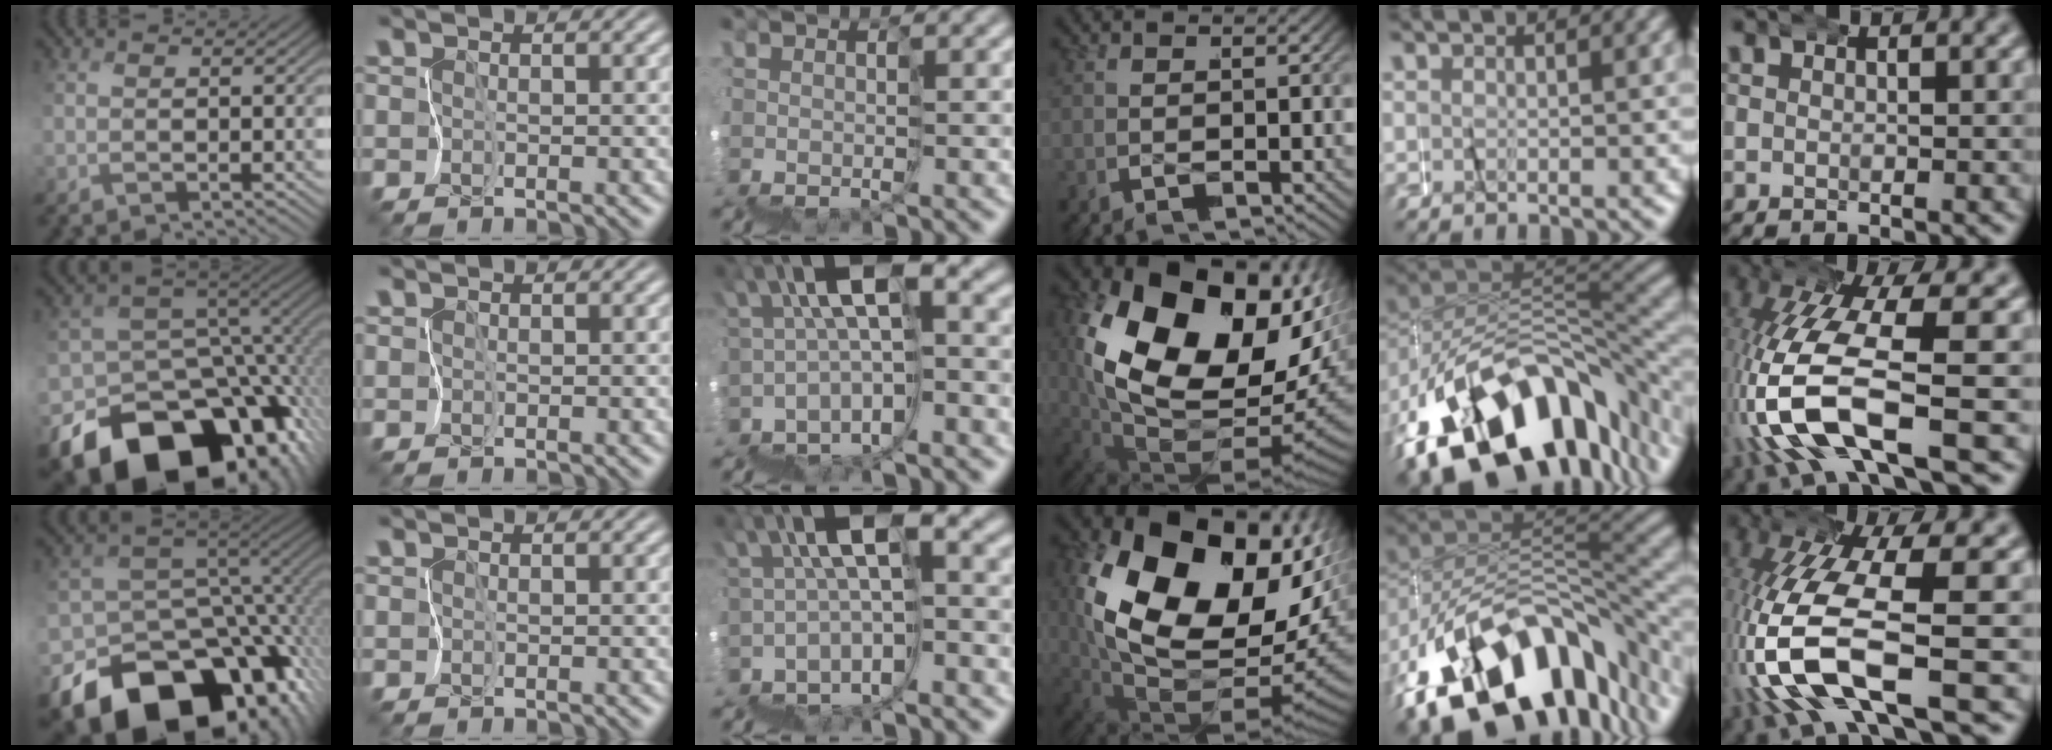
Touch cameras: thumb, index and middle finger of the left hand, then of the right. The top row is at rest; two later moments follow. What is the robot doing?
{"motion": "wrap", "object": "masking tape"}